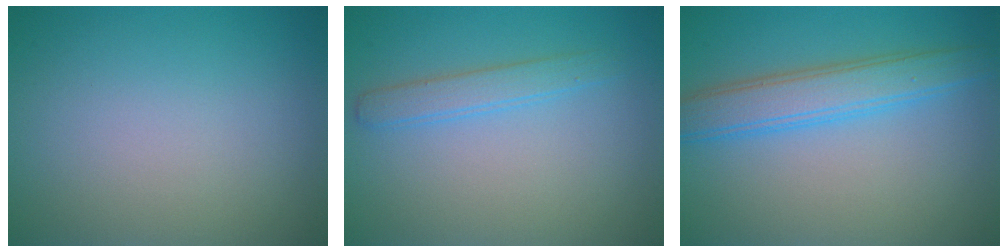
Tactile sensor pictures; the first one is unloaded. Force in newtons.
{"total": 2.0, "press": 2.0, "slide": 0.0}
{"total": 4.4, "press": 4.4, "slide": 0.1}